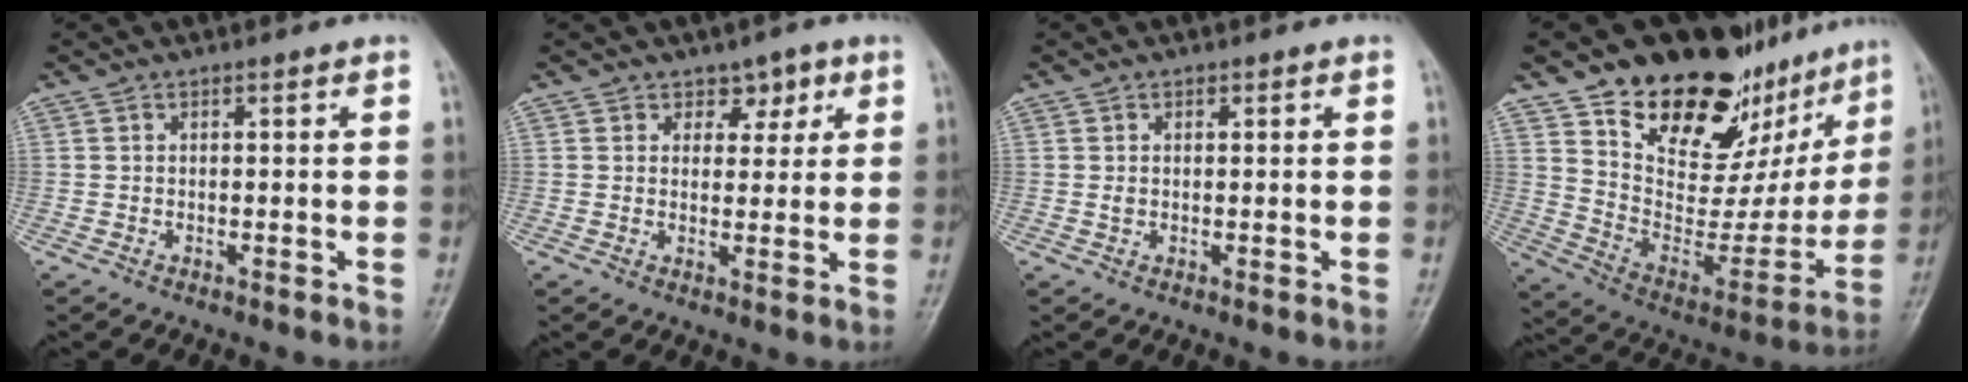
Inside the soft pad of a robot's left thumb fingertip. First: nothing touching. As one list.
[{"total": 4.2, "force": [2.3, 3.1, 1.8], "torque": [0.011, -0.009, 0.030]}, {"total": 1.1, "force": [0.3, 0.8, 0.6], "torque": [-0.008, 0.000, 0.006]}, {"total": 27.4, "force": [18.2, 14.4, 14.6], "torque": [-0.165, -0.075, 0.287]}]